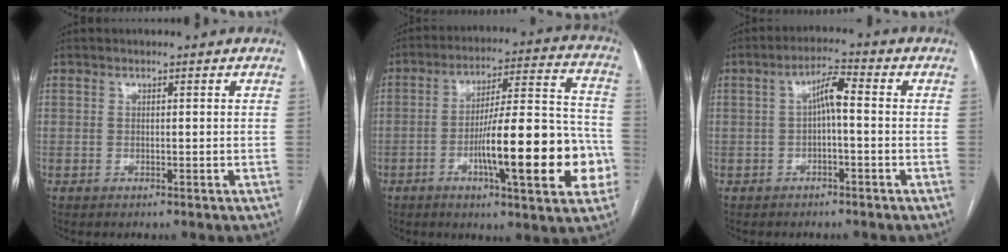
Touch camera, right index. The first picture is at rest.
{"total": 19.7, "force": [-5.7, 3.0, 18.6], "torque": [-0.246, 0.020, -0.078]}
{"total": 4.3, "force": [-0.1, 0.8, 4.2], "torque": [-0.073, 0.019, -0.001]}